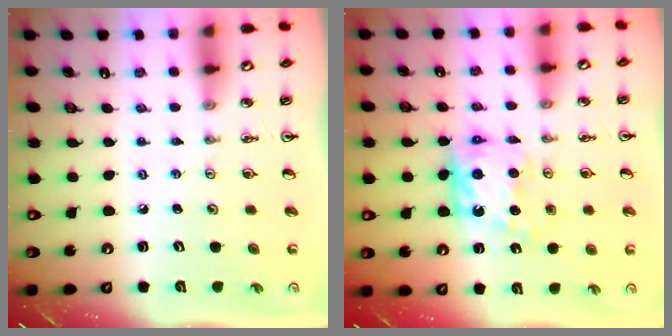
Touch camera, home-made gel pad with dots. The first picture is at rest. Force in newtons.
{"total": 10.3, "press": 10.3, "slide": 0.4}